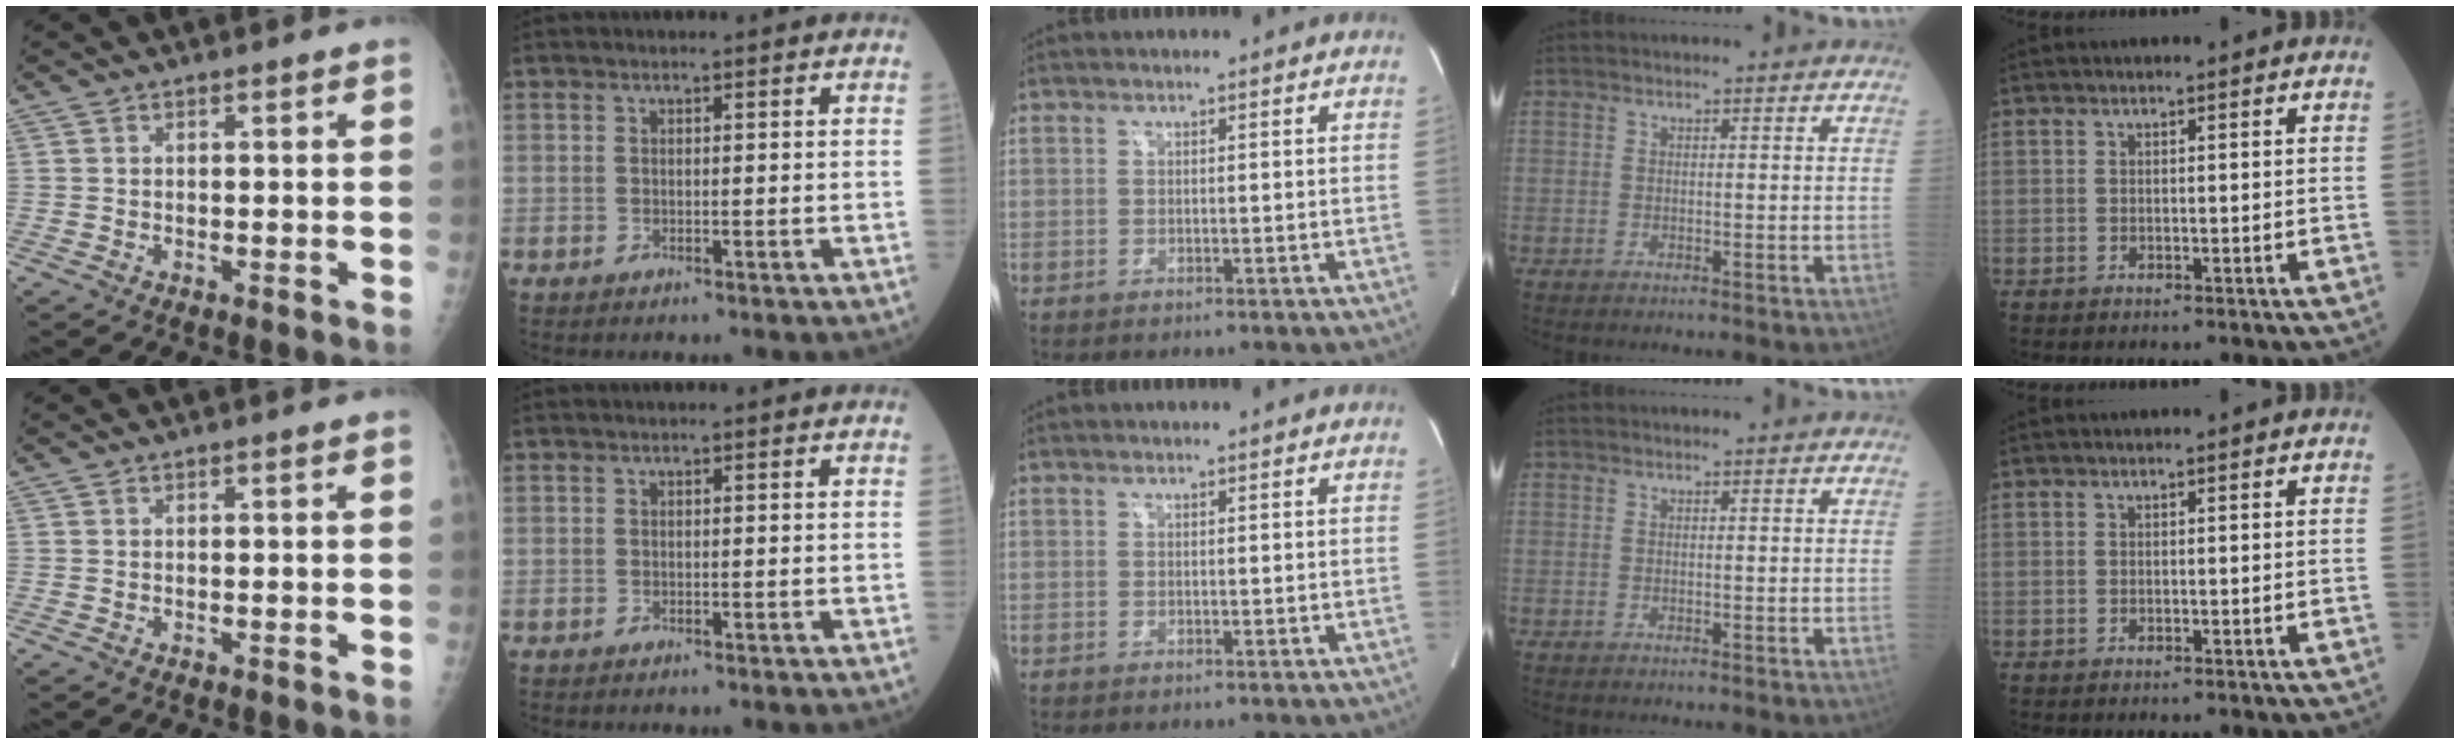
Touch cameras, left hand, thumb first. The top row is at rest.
{}